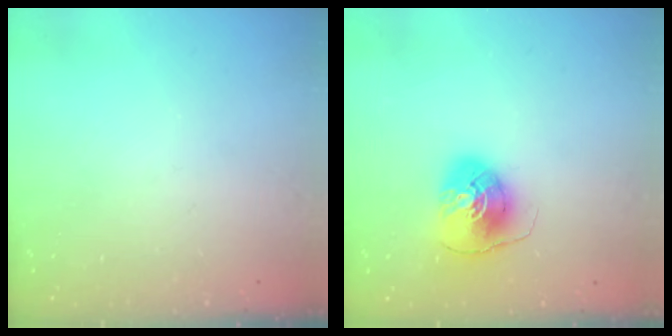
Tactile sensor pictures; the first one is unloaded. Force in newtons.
{"total": 8.2, "press": 8.1, "slide": 0.8}